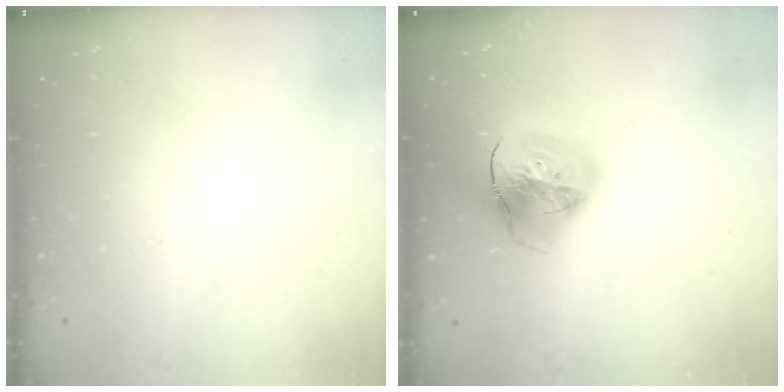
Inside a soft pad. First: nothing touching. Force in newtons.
{"total": 23.3, "press": 23.2, "slide": 2.4}